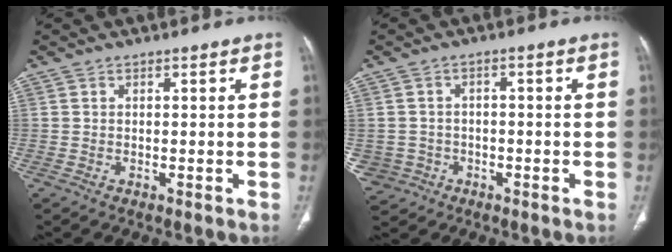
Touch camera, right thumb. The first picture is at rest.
{"total": 6.2, "force": [-2.2, 5.7, 1.1], "torque": [-0.018, 0.020, -0.030]}